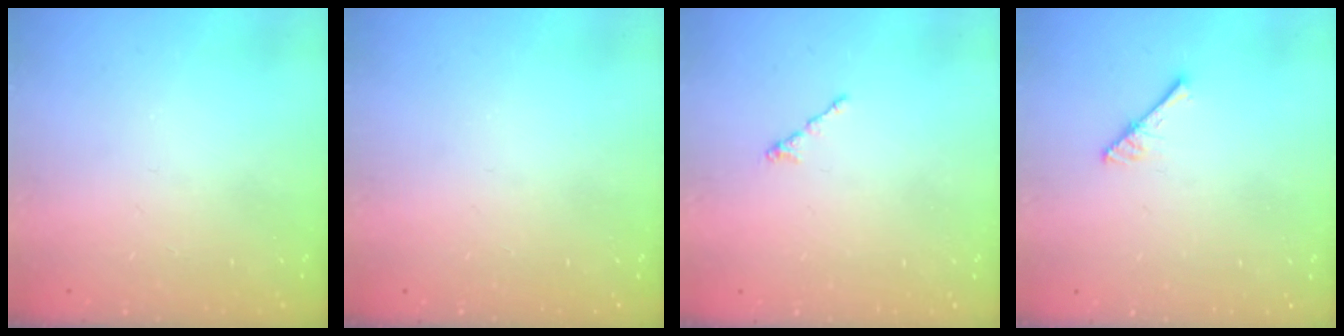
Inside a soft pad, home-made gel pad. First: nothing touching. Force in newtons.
{"total": 0.0}
{"total": 0.5, "press": 0.4, "slide": 0.3}
{"total": 4.2, "press": 4.2, "slide": 0.4}